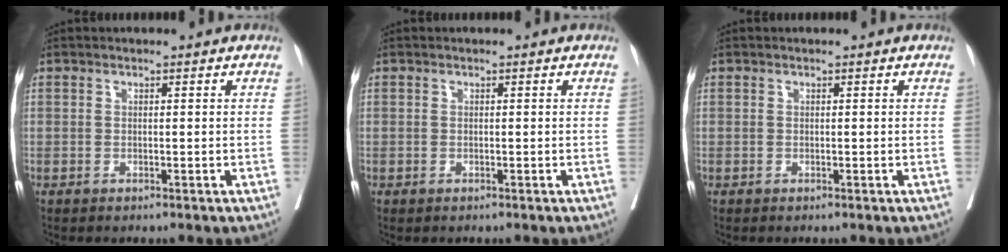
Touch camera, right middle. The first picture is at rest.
{"total": 0.0}
{"total": 0.0}